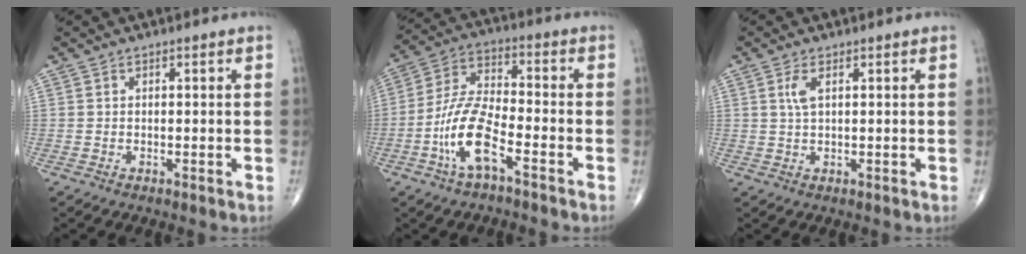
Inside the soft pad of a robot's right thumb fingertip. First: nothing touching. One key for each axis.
{"total": 11.5, "fx": -5.2, "fy": 3.8, "fz": 9.5, "tx": -0.203, "ty": 0.036, "tz": -0.102}
{"total": 2.6, "fx": 0.9, "fy": 0.9, "fz": 2.2, "tx": -0.054, "ty": 0.002, "tz": 0.023}